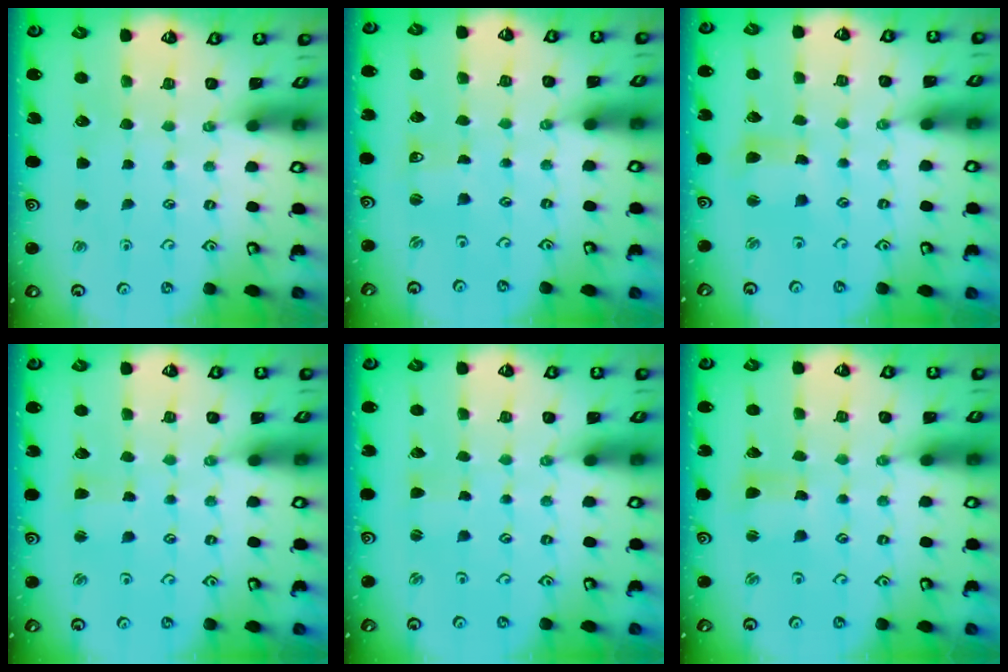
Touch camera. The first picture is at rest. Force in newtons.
{"total": 1.4, "press": 1.4, "slide": 0.1}
{"total": 4.3, "press": 4.2, "slide": 0.6}
{"total": 2.5, "press": 2.5, "slide": 0.3}
{"total": 1.6, "press": 1.6, "slide": 0.3}
{"total": 2.9, "press": 2.9, "slide": 0.3}